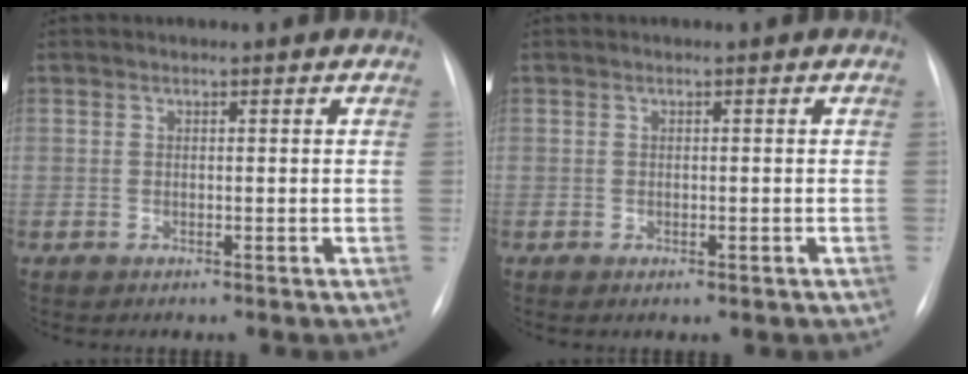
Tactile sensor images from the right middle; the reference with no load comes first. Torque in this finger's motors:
{"motor_torque": [-0.04, -0.04, -0.01, -0.01]}